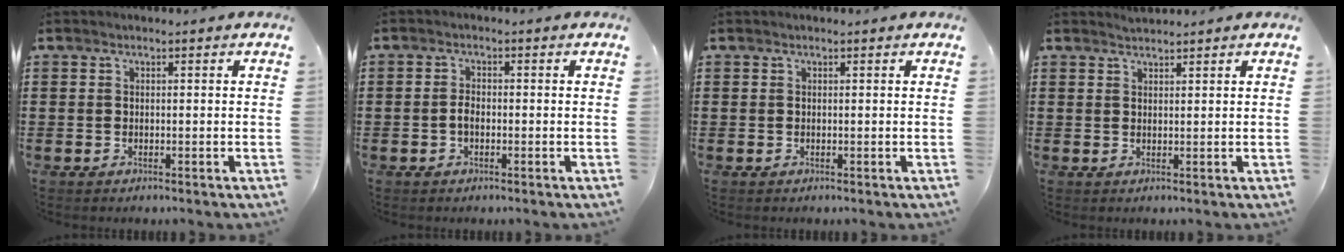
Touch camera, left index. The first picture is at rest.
{"total": 1.8, "force": [-0.5, 0.9, 1.5], "torque": [-0.039, 0.000, -0.013]}
{"total": 0.0}
{"total": 1.2, "force": [1.2, 0.0, 0.0], "torque": [-0.002, 0.000, 0.025]}